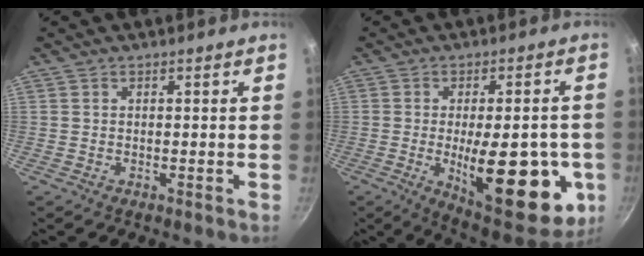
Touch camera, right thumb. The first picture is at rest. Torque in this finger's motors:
{"motor_torque": [-0.17, 1.25, 1.67, -0.39, 0.15]}